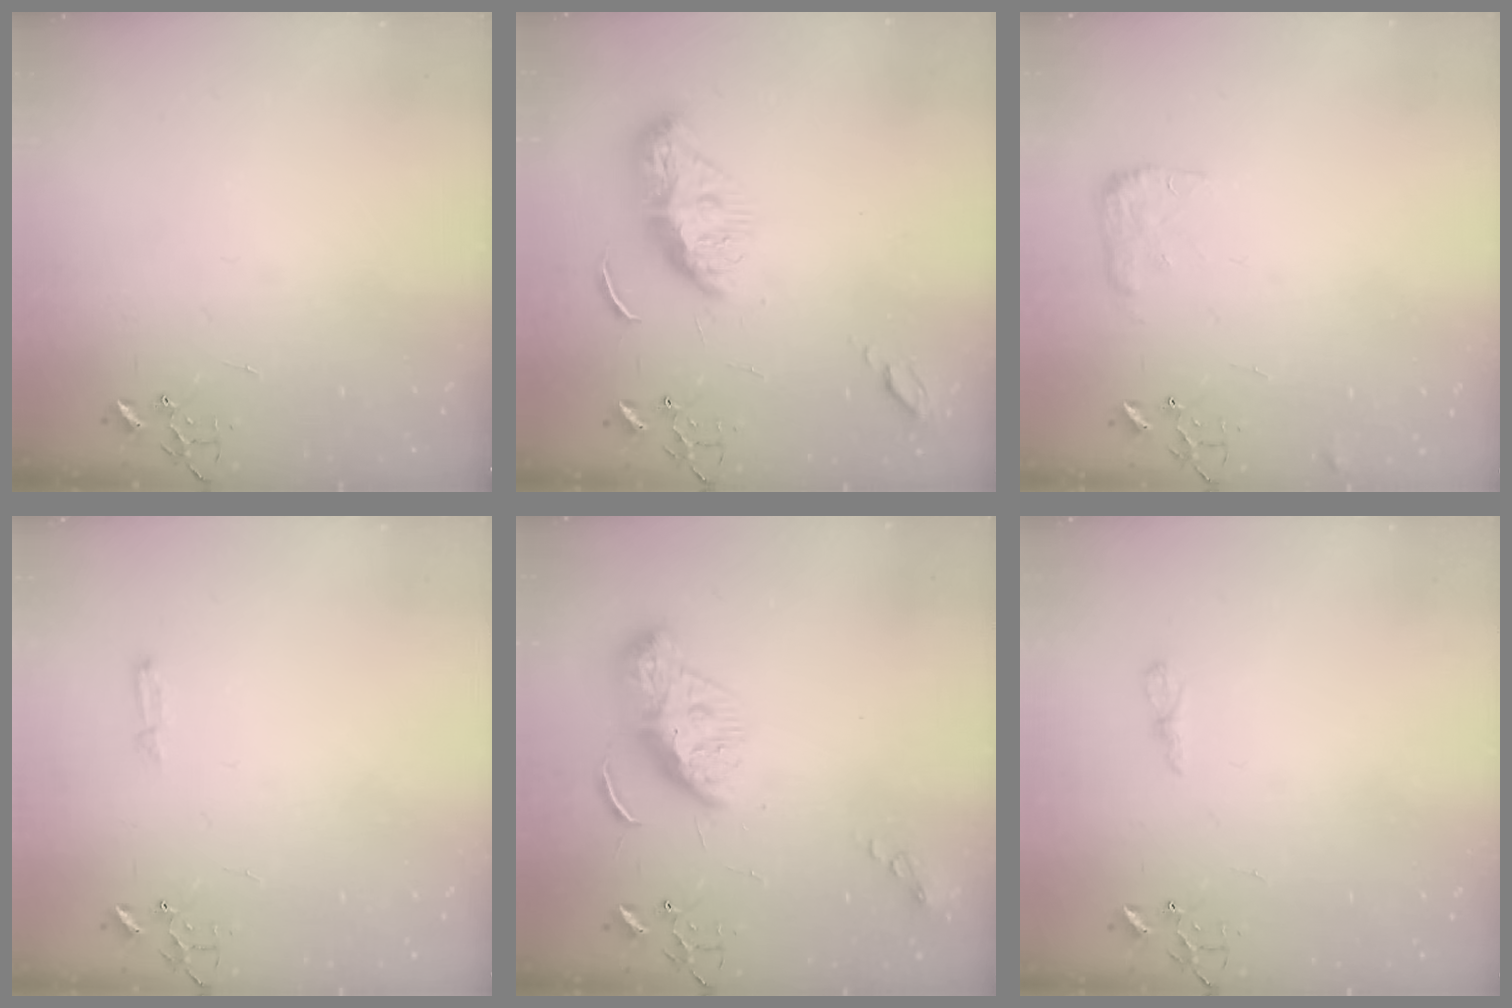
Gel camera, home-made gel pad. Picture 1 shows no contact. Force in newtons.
{"total": 11.3, "press": 11.3, "slide": 0.3}
{"total": 8.3, "press": 8.3, "slide": 0.2}
{"total": 4.8, "press": 4.8, "slide": 0.5}
{"total": 10.0, "press": 10.0, "slide": 0.9}
{"total": 5.7, "press": 5.7, "slide": 0.3}